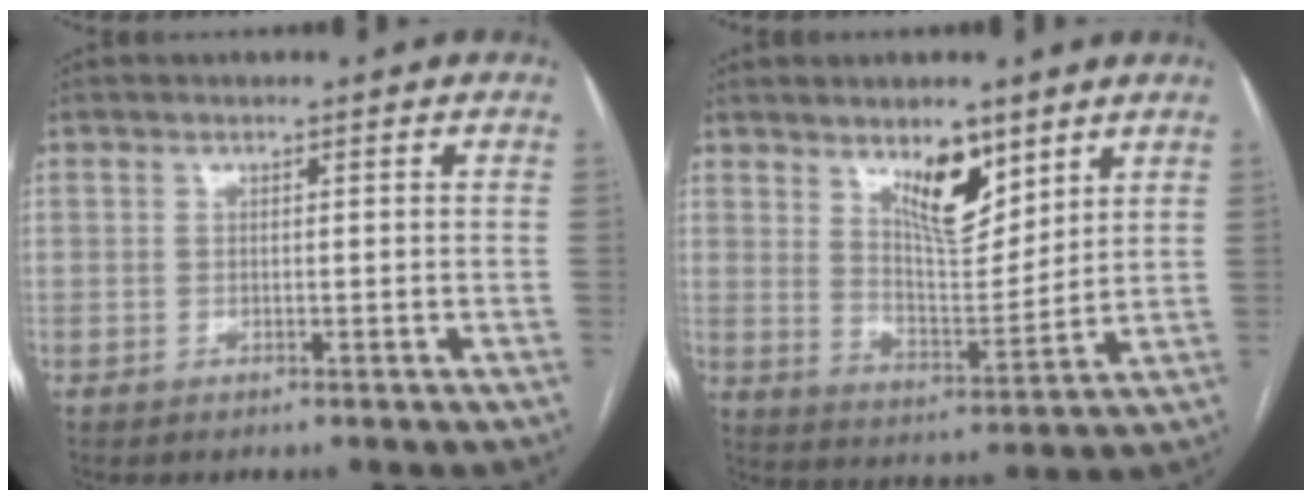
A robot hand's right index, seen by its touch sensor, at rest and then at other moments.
{"total": 9.0, "force": [5.7, 3.2, 6.3], "torque": [-0.108, -0.008, 0.105]}